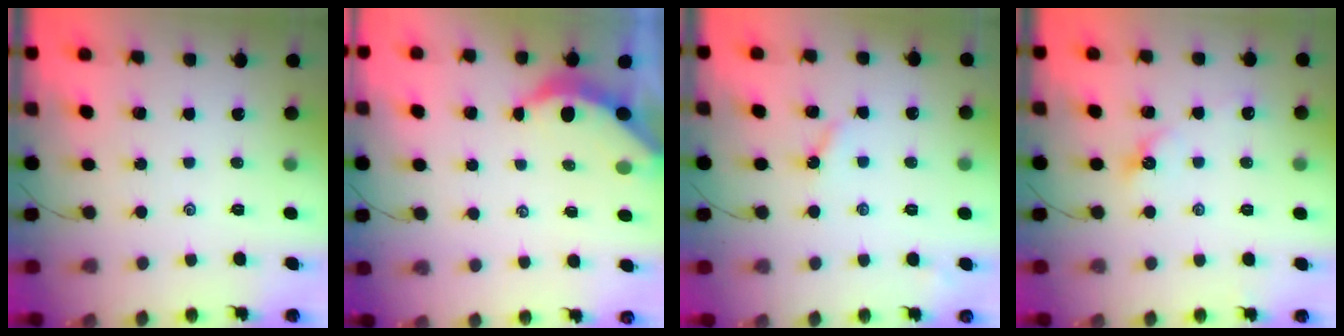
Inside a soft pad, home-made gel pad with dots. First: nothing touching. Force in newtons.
{"total": 4.0, "press": 3.9, "slide": 0.5}
{"total": 3.5, "press": 3.4, "slide": 0.4}
{"total": 6.6, "press": 6.5, "slide": 0.7}